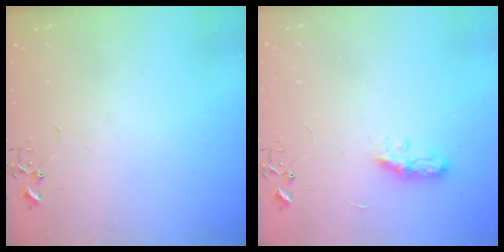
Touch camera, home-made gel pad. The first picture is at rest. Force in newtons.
{"total": 5.7, "press": 5.7, "slide": 0.7}